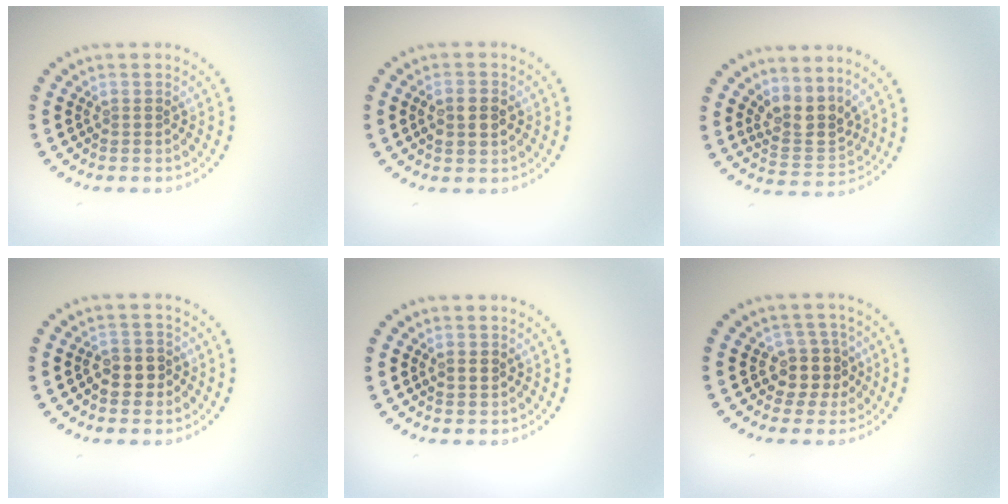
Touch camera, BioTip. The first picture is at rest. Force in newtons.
{"total": 2.4, "press": 2.4, "slide": 0.3}
{"total": 3.2, "press": 2.6, "slide": 1.9}
{"total": 2.5, "press": 2.4, "slide": 0.6}
{"total": 1.4, "press": 1.4, "slide": 0.0}
{"total": 3.0, "press": 2.5, "slide": 1.5}